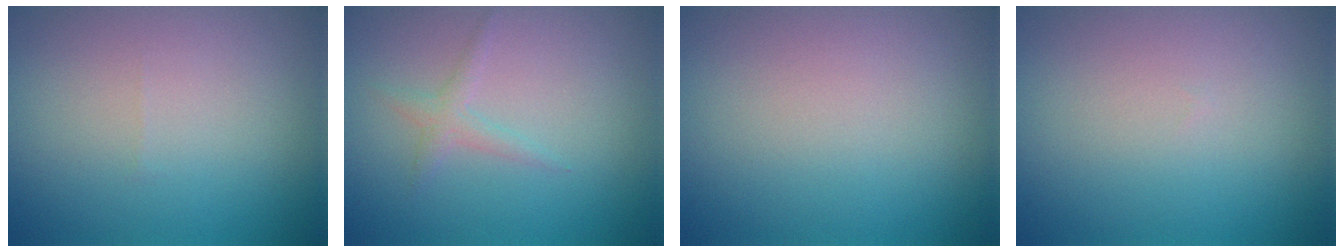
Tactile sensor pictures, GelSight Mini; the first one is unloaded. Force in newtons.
{"total": 1.2, "press": 1.2, "slide": 0.1}
{"total": 0.0}
{"total": 0.0}